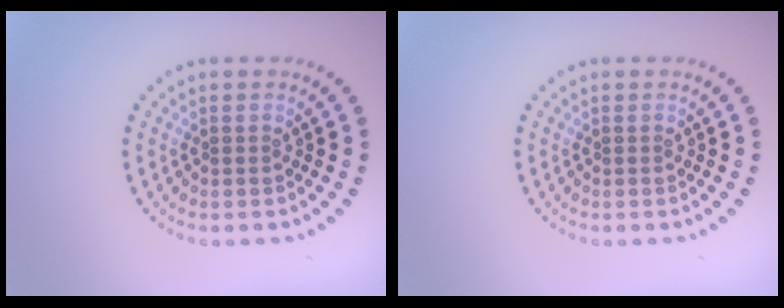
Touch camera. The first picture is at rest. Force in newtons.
{"total": 0.0}